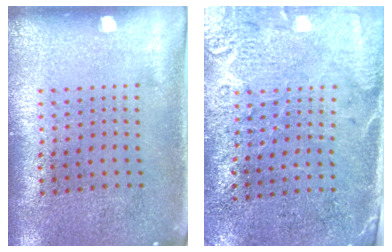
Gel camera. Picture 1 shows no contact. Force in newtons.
{"total": 2.9, "press": 2.6, "slide": 1.2}